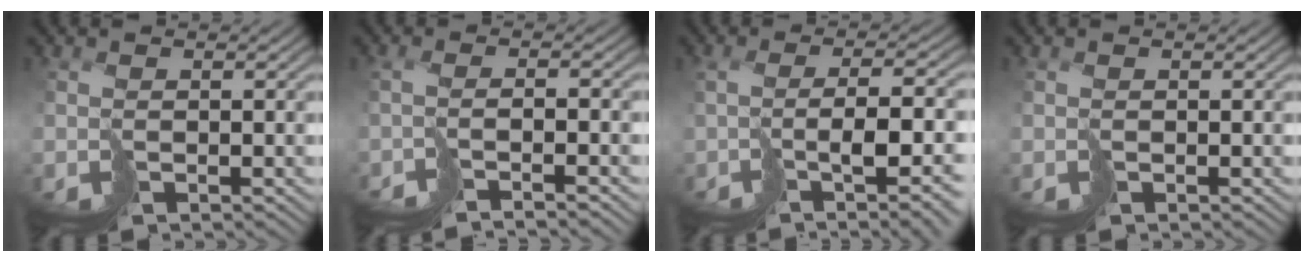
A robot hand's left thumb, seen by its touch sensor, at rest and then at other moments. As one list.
[{"total": 3.5, "force": [-2.8, -0.5, 2.0], "torque": [-0.028, -0.003, -0.051]}, {"total": 9.3, "force": [-2.9, 2.3, 8.5], "torque": [-0.139, -0.017, -0.029]}, {"total": 0.0}]